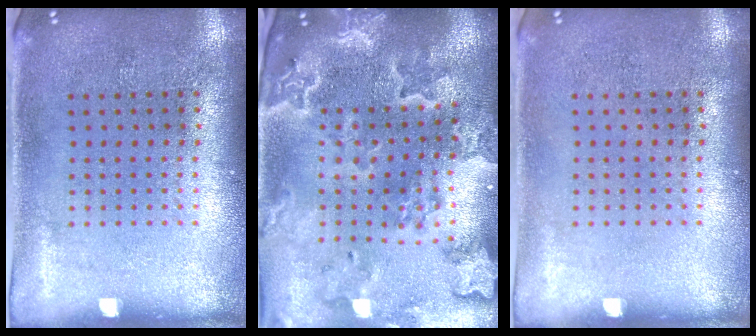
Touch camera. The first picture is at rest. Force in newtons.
{"total": 3.2, "press": 3.0, "slide": 1.3}
{"total": 0.0}